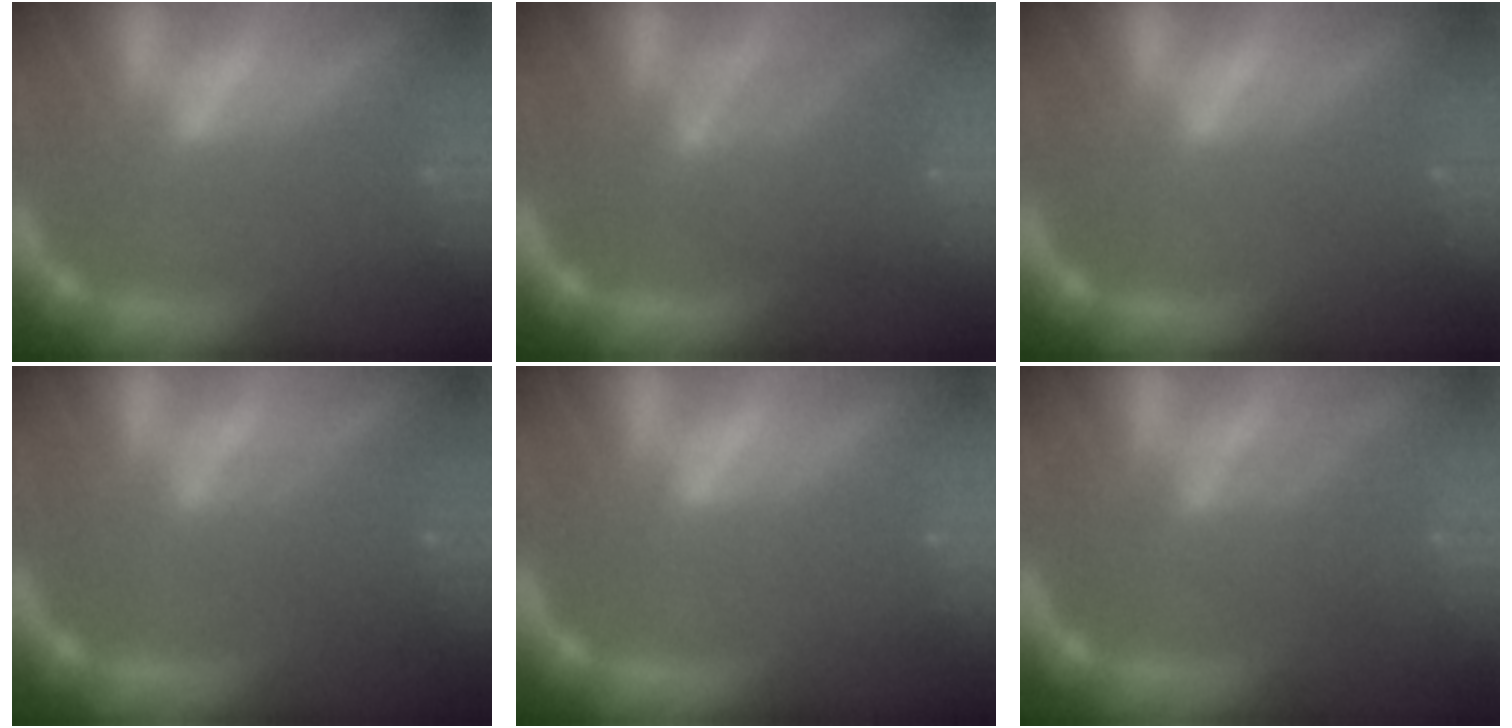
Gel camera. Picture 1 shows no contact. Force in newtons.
{"total": 4.6}
{"total": 1.4}
{"total": 3.1}
{"total": 0.0}
{"total": 3.0}